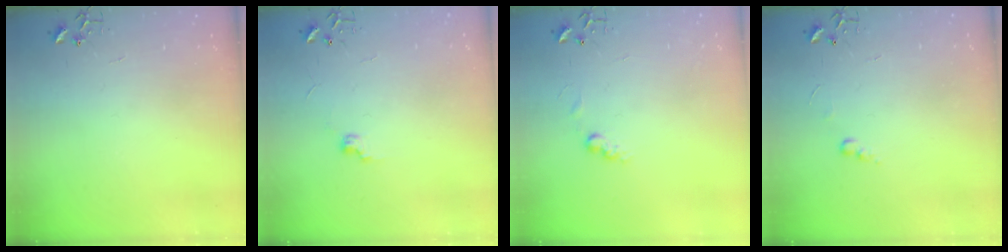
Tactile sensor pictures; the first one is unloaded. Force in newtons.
{"total": 5.9, "press": 5.9, "slide": 0.7}
{"total": 6.6, "press": 6.5, "slide": 0.9}
{"total": 5.6, "press": 5.6, "slide": 0.7}